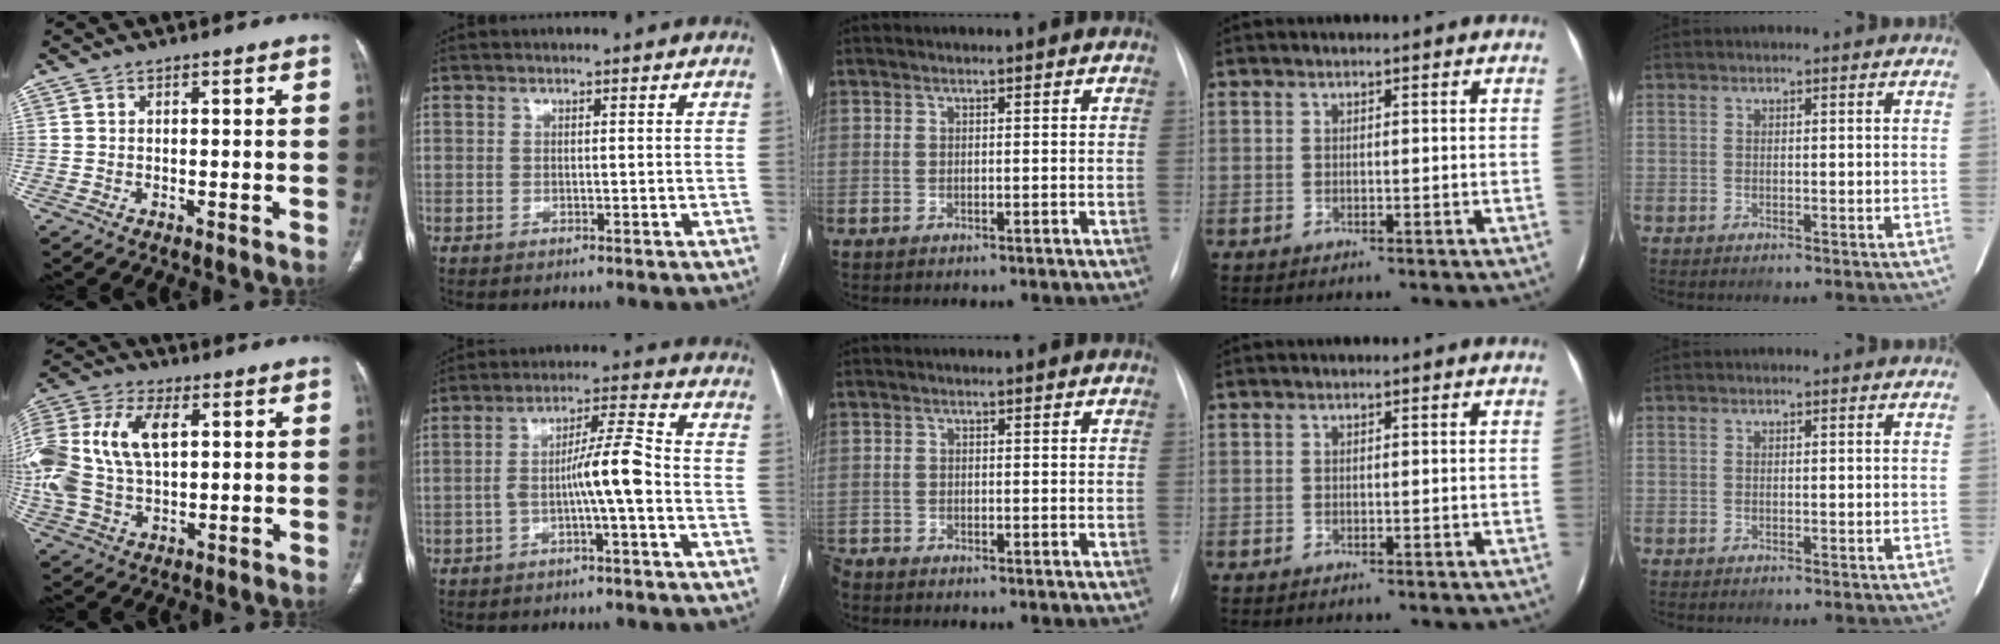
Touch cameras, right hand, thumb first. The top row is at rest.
{"thumb": {"total": 21.1, "force": [3.8, 12.7, 16.4], "torque": [-0.386, 0.018, 0.070]}, "index": {"total": 7.2, "force": [-2.1, 0.0, 6.9], "torque": [-0.122, 0.022, -0.033]}, "middle": {"total": 1.4, "force": [-1.4, 0.1, 0.0], "torque": [-0.001, -0.006, -0.026]}}